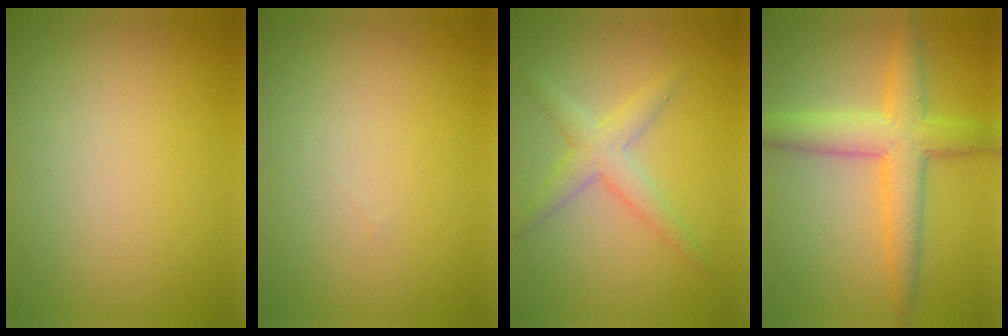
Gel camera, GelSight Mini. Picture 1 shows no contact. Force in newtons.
{"total": 0.0}
{"total": 2.9, "press": 2.9, "slide": 0.1}
{"total": 5.4, "press": 5.4, "slide": 0.1}